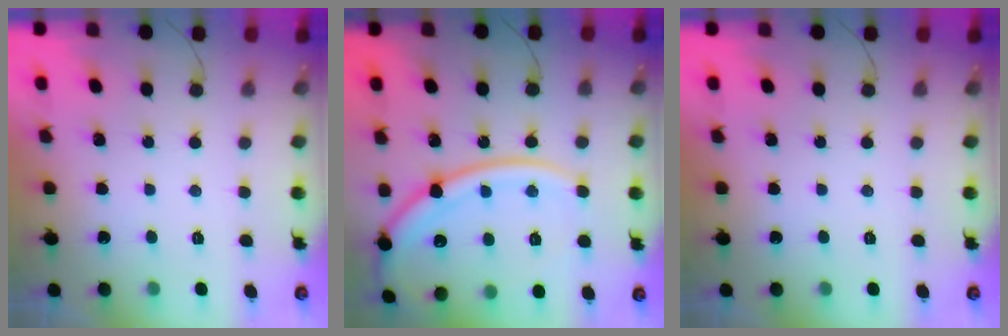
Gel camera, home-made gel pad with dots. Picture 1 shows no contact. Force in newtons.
{"total": 17.8, "press": 17.7, "slide": 2.0}
{"total": 0.0}